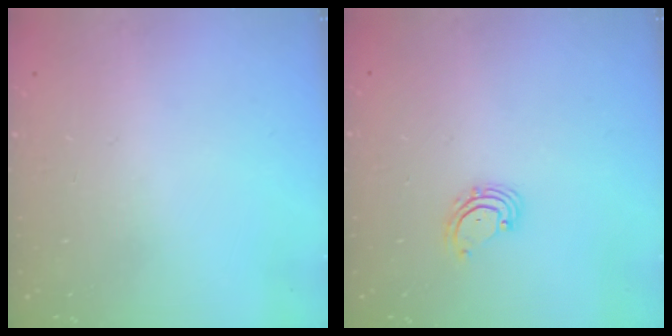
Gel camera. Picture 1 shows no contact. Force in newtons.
{"total": 2.5, "press": 2.4, "slide": 0.4}